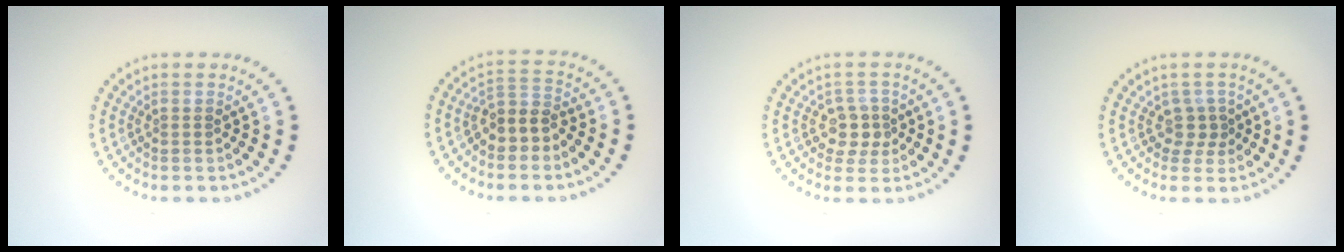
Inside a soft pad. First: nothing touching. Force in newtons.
{"total": 3.0, "press": 2.6, "slide": 1.4}
{"total": 2.3, "press": 2.1, "slide": 1.0}
{"total": 1.8, "press": 1.2, "slide": 1.4}